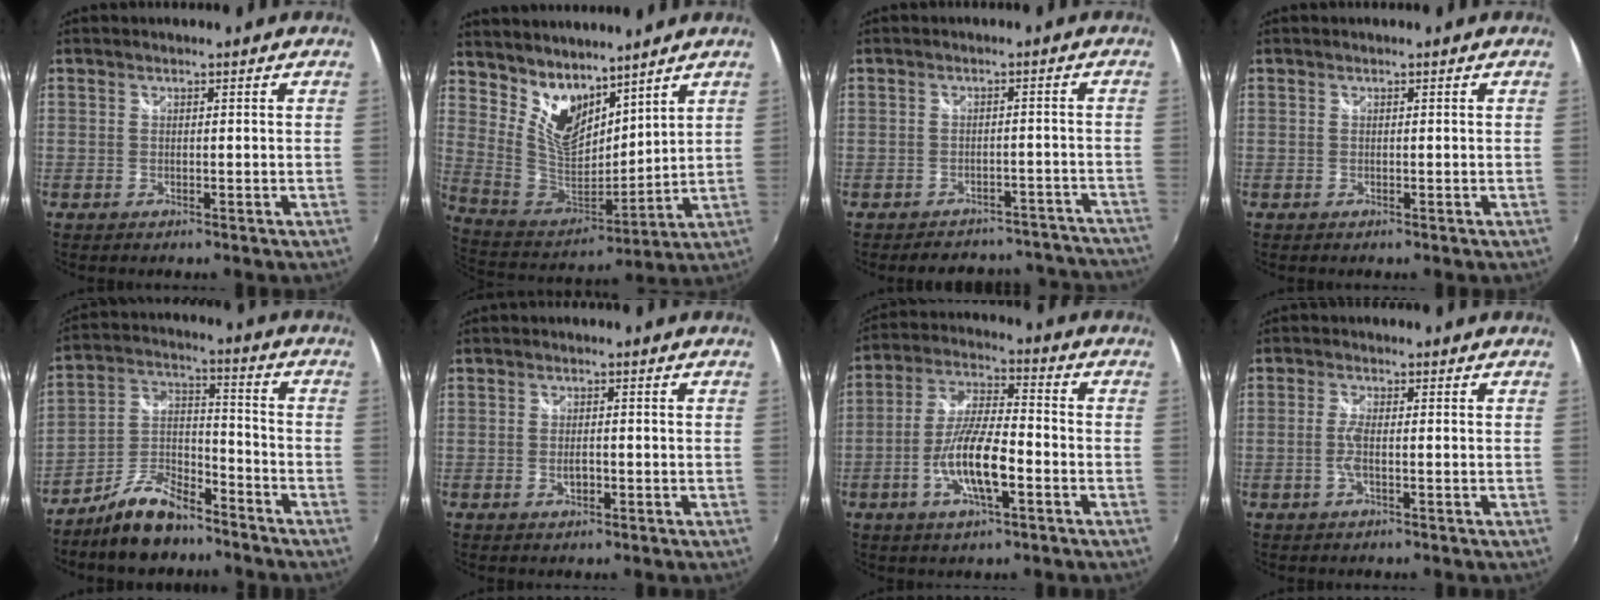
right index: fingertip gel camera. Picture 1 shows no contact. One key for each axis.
{"total": 13.1, "fx": 9.6, "fy": 6.4, "fz": 6.1, "tx": -0.126, "ty": -0.003, "tz": 0.195}
{"total": 14.8, "fx": -13.5, "fy": 5.4, "fz": 2.3, "tx": -0.038, "ty": 0.053, "tz": -0.146}
{"total": 0.0}
{"total": 11.3, "fx": -8.4, "fy": 4.7, "fz": 6.1, "tx": -0.133, "ty": 0.025, "tz": -0.151}
{"total": 2.0, "fx": -0.7, "fy": 1.1, "fz": 1.6, "tx": -0.027, "ty": -0.001, "tz": -0.011}
{"total": 11.7, "fx": -4.2, "fy": 3.0, "fz": 10.5, "tx": -0.214, "ty": -0.002, "tz": -0.079}
{"total": 2.7, "fx": -0.7, "fy": 0.3, "fz": 2.6, "tx": -0.057, "ty": -0.001, "tz": -0.015}